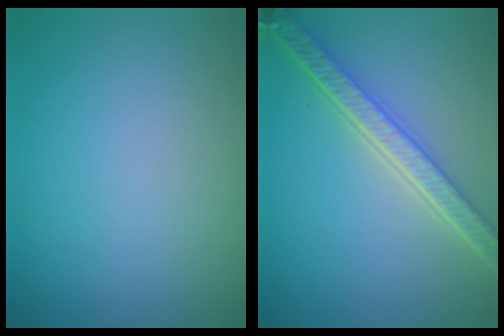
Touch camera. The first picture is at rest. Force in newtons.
{"total": 5.5, "press": 4.0, "slide": 3.8}